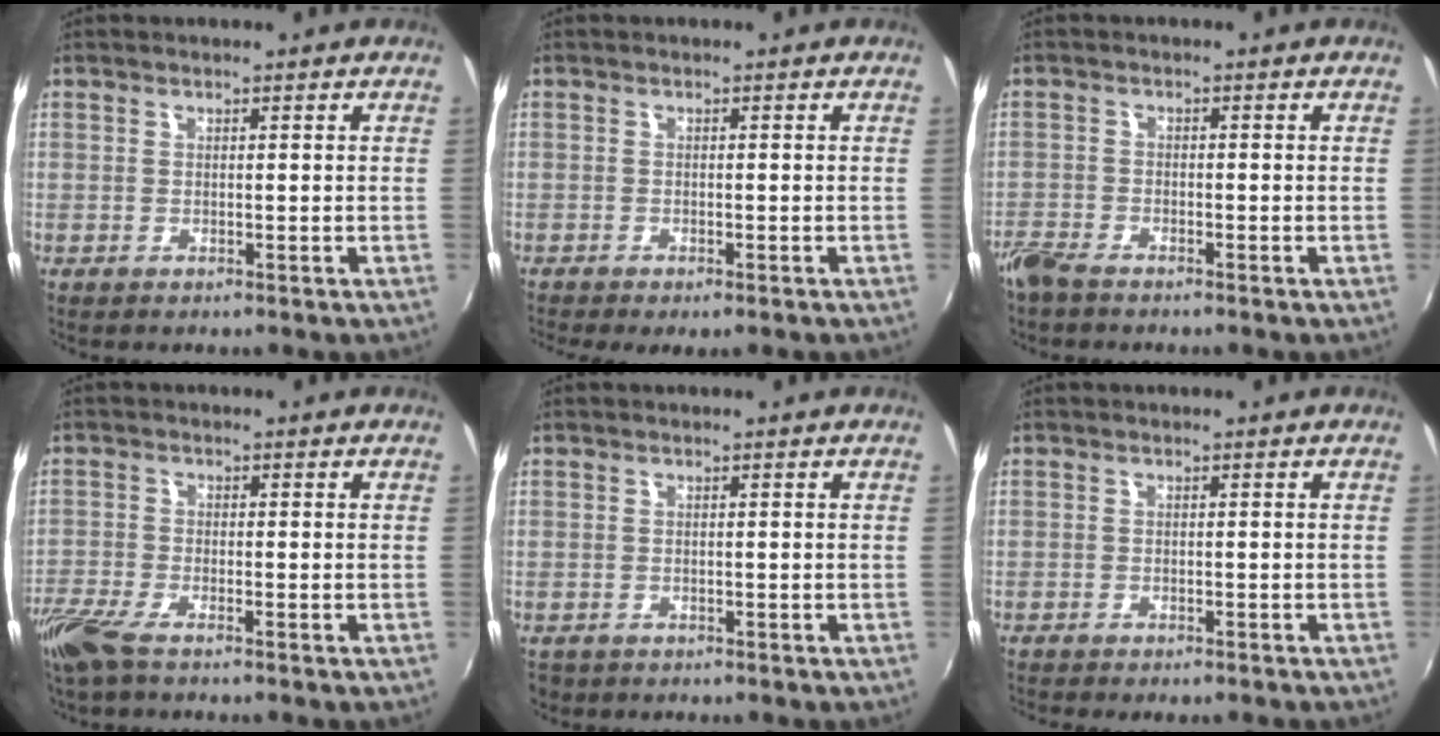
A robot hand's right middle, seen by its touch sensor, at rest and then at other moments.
{"total": 2.7, "force": [-2.1, 0.6, 1.7], "torque": [-0.035, -0.016, -0.032]}
{"total": 4.5, "force": [-4.0, 1.2, 1.8], "torque": [-0.050, -0.017, -0.080]}
{"total": 7.2, "force": [-5.5, 1.7, 4.4], "torque": [-0.116, -0.028, -0.110]}
{"total": 1.7, "force": [-0.9, 1.3, 0.5], "torque": [-0.014, -0.005, -0.013]}
{"total": 2.1, "force": [-1.9, 0.5, 0.8], "torque": [-0.025, -0.013, -0.033]}